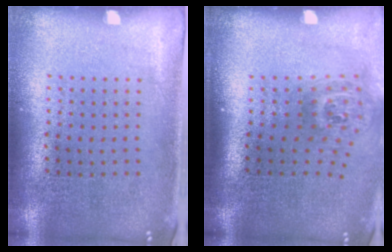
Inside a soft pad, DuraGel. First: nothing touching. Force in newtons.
{"total": 1.8, "press": 1.2, "slide": 1.3}